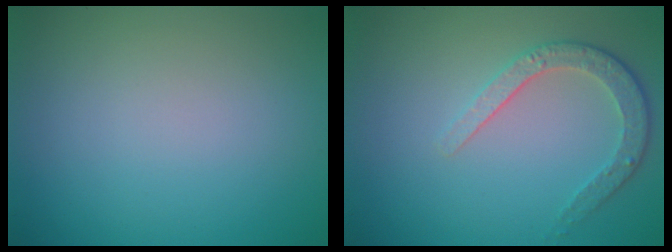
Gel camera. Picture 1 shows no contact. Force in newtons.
{"total": 2.9, "press": 2.5, "slide": 1.6}